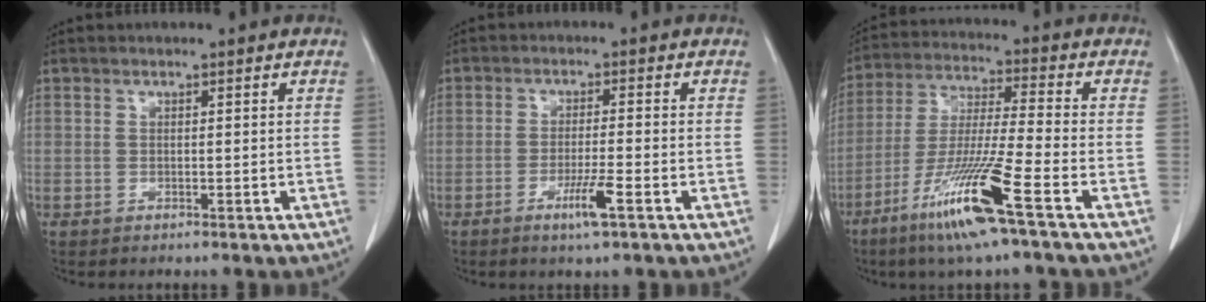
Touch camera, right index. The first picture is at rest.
{"total": 4.7, "force": [-2.4, -0.2, 4.0], "torque": [-0.074, -0.009, -0.044]}
{"total": 14.0, "force": [-7.5, -0.8, 11.8], "torque": [-0.240, -0.035, -0.144]}